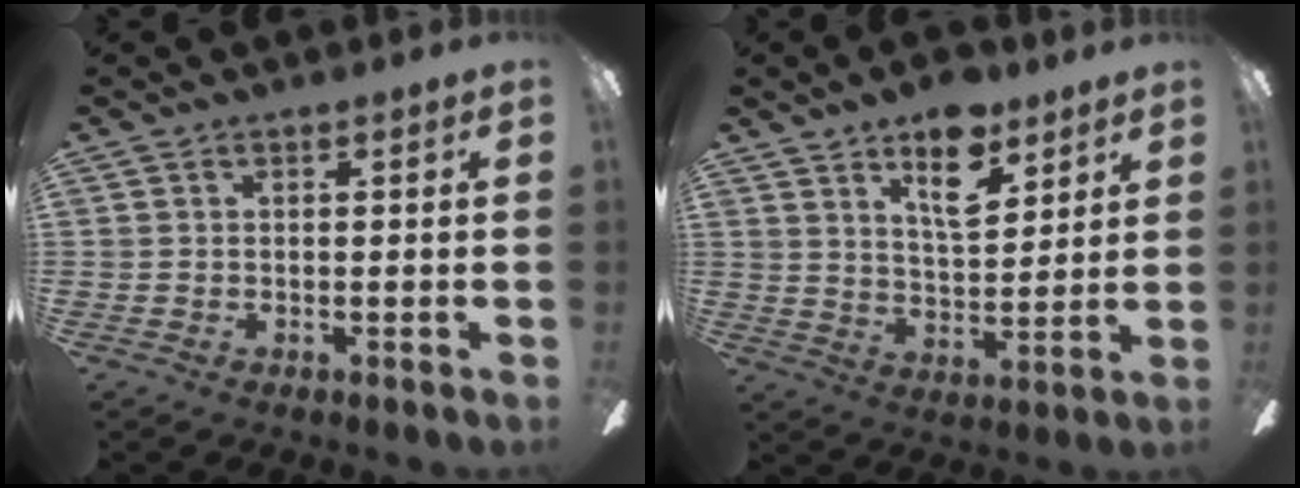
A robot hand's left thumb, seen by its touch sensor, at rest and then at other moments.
{"total": 11.9, "force": [7.6, 5.7, 7.2], "torque": [-0.100, -0.033, 0.132]}